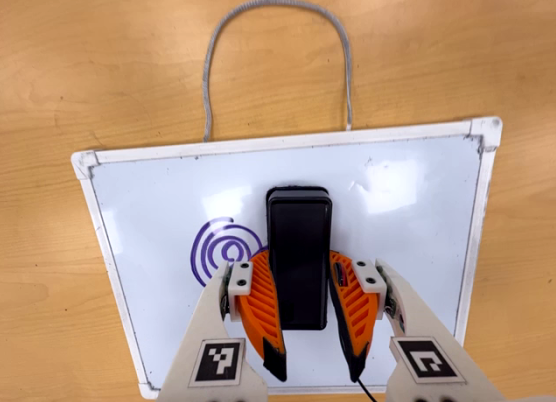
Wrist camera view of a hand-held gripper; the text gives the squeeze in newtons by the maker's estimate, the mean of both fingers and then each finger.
{"total": 11.7, "left": 11.2, "right": 12.1}